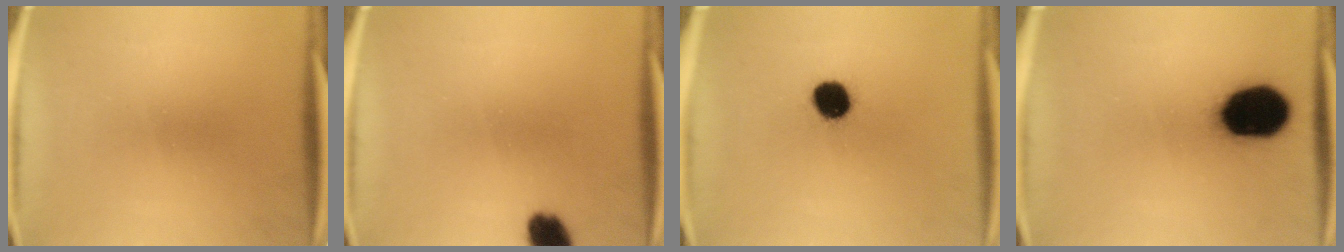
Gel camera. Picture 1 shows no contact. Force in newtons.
{"total": 5.4}
{"total": 8.5}
{"total": 18.7}